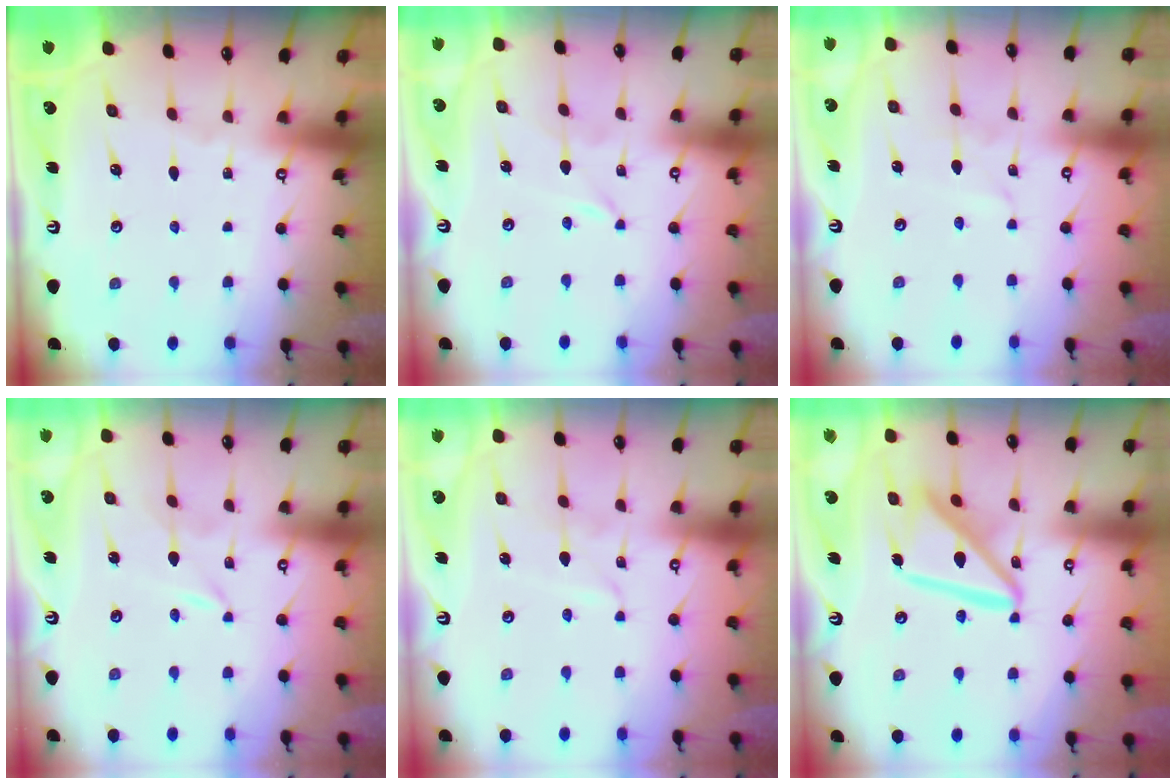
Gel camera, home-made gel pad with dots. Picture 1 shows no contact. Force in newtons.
{"total": 0.0}
{"total": 1.4, "press": 1.4, "slide": 0.1}
{"total": 0.0}
{"total": 2.6, "press": 2.6, "slide": 0.3}
{"total": 15.2, "press": 15.1, "slide": 1.4}